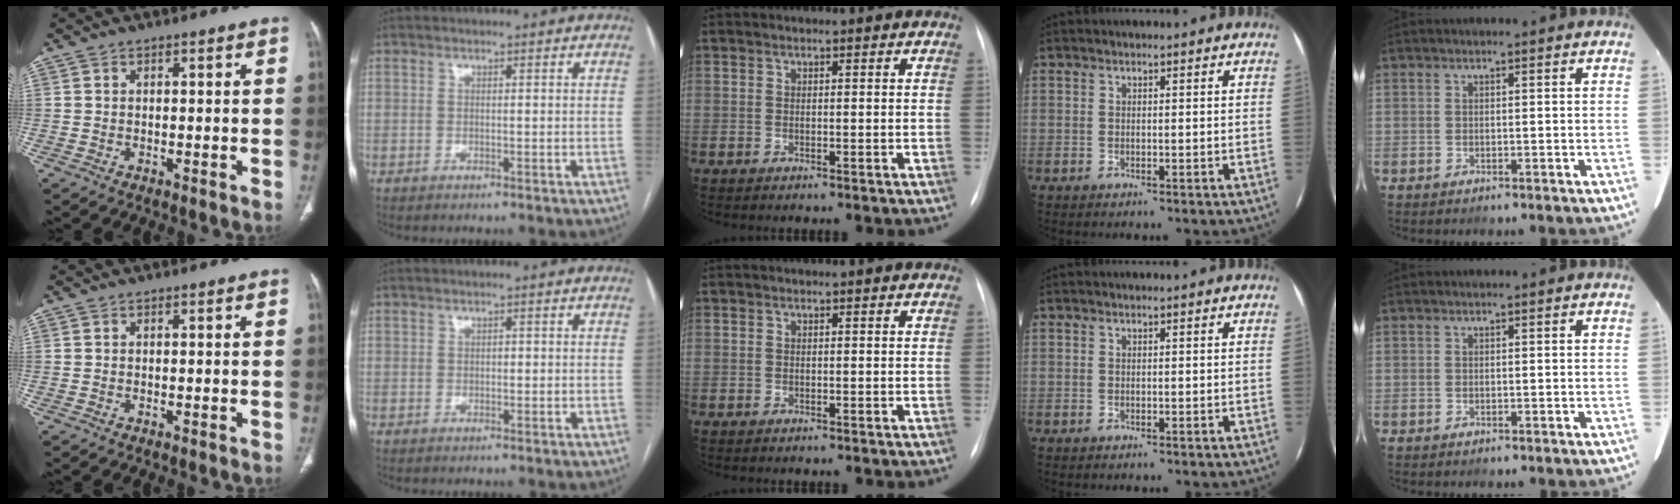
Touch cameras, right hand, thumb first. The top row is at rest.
{"index": {"total": 0.7, "force": [0.1, 0.6, 0.5], "torque": [-0.004, 0.002, 0.000]}}